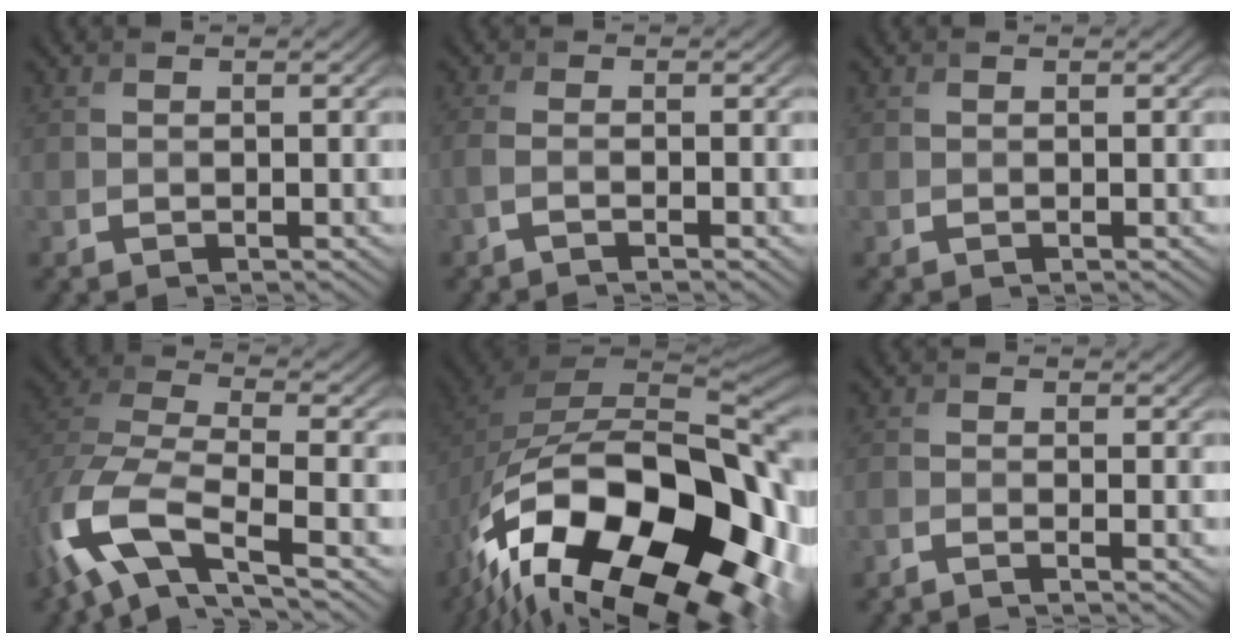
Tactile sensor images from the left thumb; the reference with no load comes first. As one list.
[{"total": 2.8, "force": [-1.5, 0.6, 2.3], "torque": [-0.046, 0.000, -0.041]}, {"total": 0.0}, {"total": 13.3, "force": [-5.9, 5.8, 10.4], "torque": [-0.249, -0.021, -0.123]}, {"total": 21.0, "force": [-10.0, 10.2, 15.3], "torque": [-0.299, -0.041, -0.137]}, {"total": 1.8, "force": [-1.3, 0.2, 1.2], "torque": [-0.017, -0.002, -0.034]}]